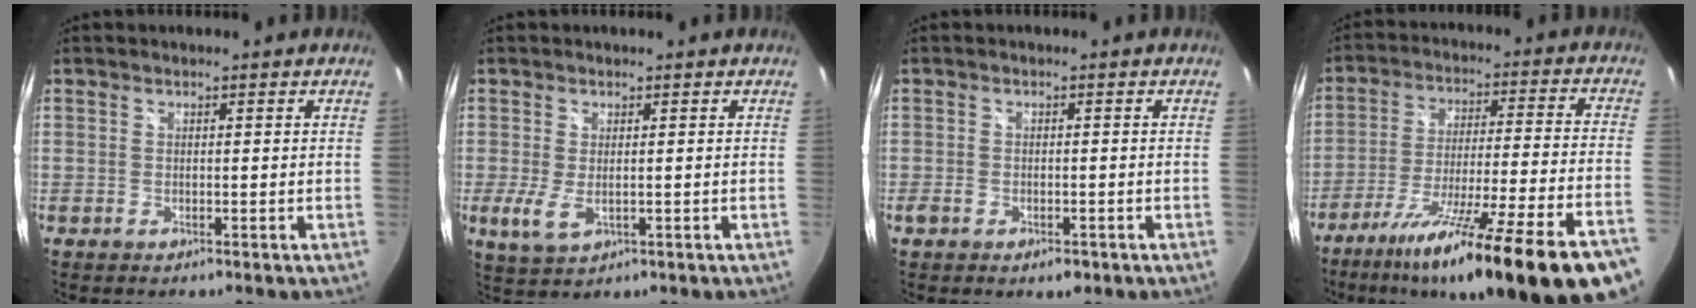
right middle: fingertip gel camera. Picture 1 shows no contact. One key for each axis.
{"total": 4.6, "fx": -0.7, "fy": 2.2, "fz": 4.0, "tx": -0.083, "ty": -0.013, "tz": -0.009}
{"total": 3.7, "fx": -2.0, "fy": 1.9, "fz": 2.4, "tx": -0.049, "ty": -0.009, "tz": -0.035}
{"total": 27.9, "fx": -20.4, "fy": 1.0, "fz": 19.0, "tx": -0.288, "ty": -0.078, "tz": -0.307}